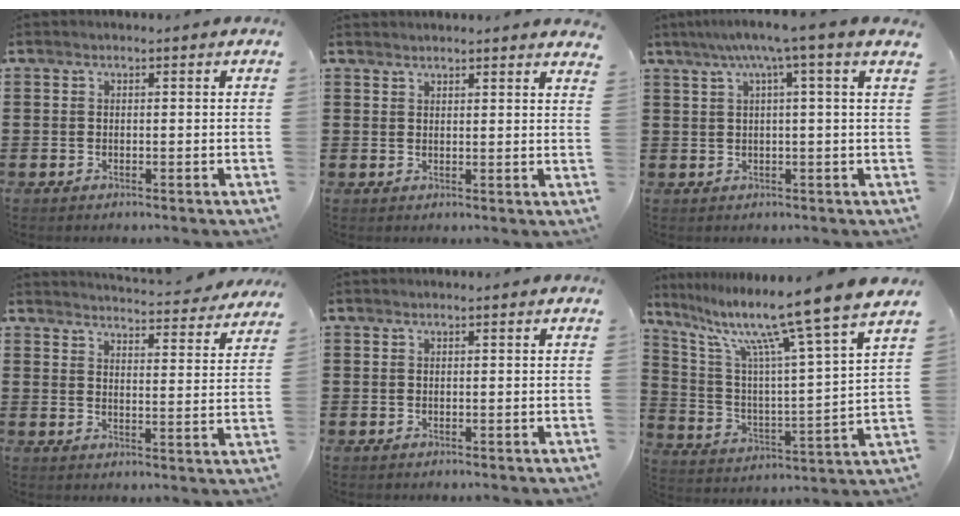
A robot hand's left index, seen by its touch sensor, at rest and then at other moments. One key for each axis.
{"total": 2.1, "fx": 2.1, "fy": 0.0, "fz": 0.0, "tx": -0.004, "ty": -0.003, "tz": 0.041}
{"total": 5.2, "fx": 2.6, "fy": -0.8, "fz": 4.4, "tx": -0.091, "ty": -0.003, "tz": 0.041}
{"total": 4.4, "fx": 4.3, "fy": -0.4, "fz": 0.6, "tx": -0.016, "ty": -0.039, "tz": 0.070}
{"total": 0.0}
{"total": 12.5, "fx": 9.9, "fy": -1.1, "fz": 7.6, "tx": -0.174, "ty": -0.073, "tz": 0.153}